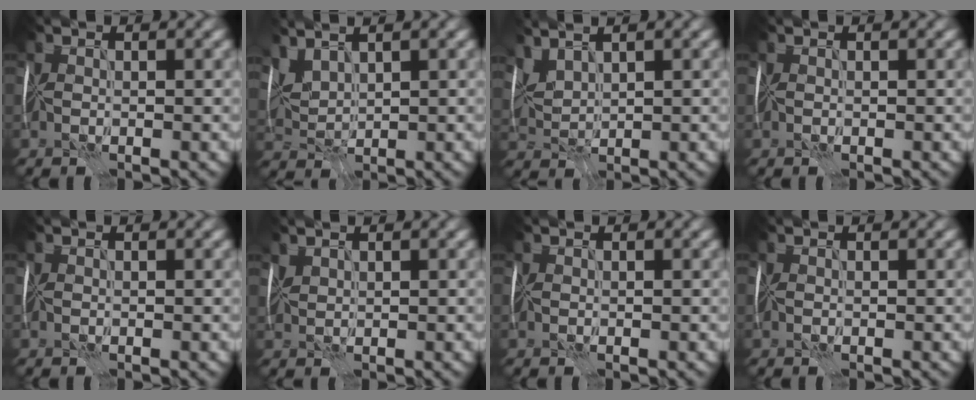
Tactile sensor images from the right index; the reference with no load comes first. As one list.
[{"total": 3.2, "force": [2.4, 1.2, 1.9], "torque": [-0.050, 0.009, 0.050]}, {"total": 2.8, "force": [2.2, 0.8, 1.6], "torque": [-0.045, 0.010, 0.047]}, {"total": 0.0}, {"total": 0.0}, {"total": 0.6, "force": [0.5, 0.1, 0.2], "torque": [-0.008, 0.005, 0.016]}, {"total": 0.0}, {"total": 0.0}]